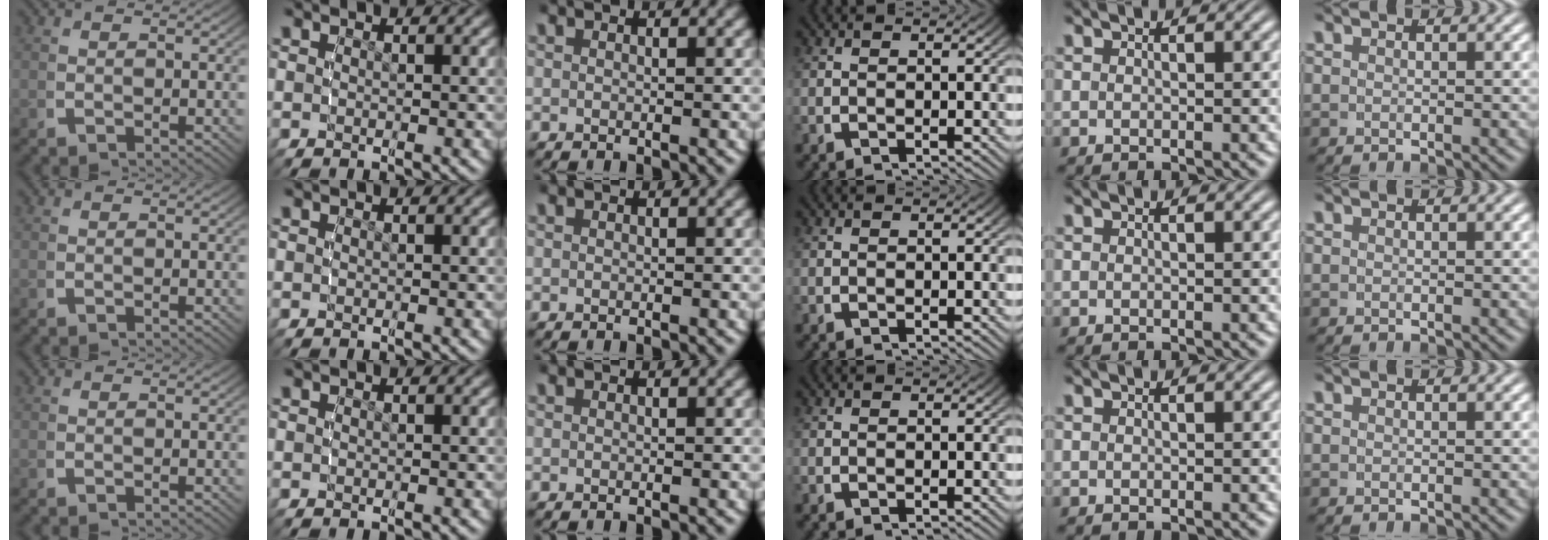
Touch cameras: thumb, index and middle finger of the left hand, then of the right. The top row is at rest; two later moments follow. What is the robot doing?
{"motion": "reach", "object": "paper"}